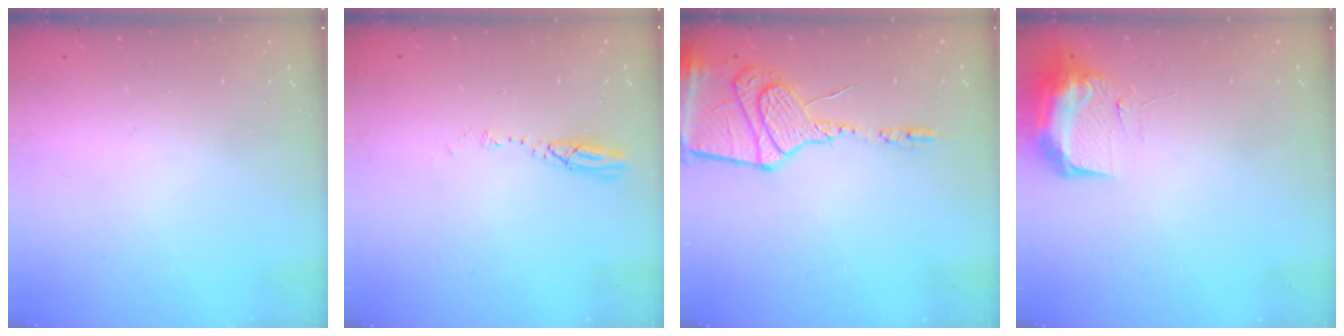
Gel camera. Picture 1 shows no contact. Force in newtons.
{"total": 5.2, "press": 5.2, "slide": 0.4}
{"total": 15.2, "press": 15.1, "slide": 2.1}
{"total": 9.4, "press": 9.4, "slide": 0.9}